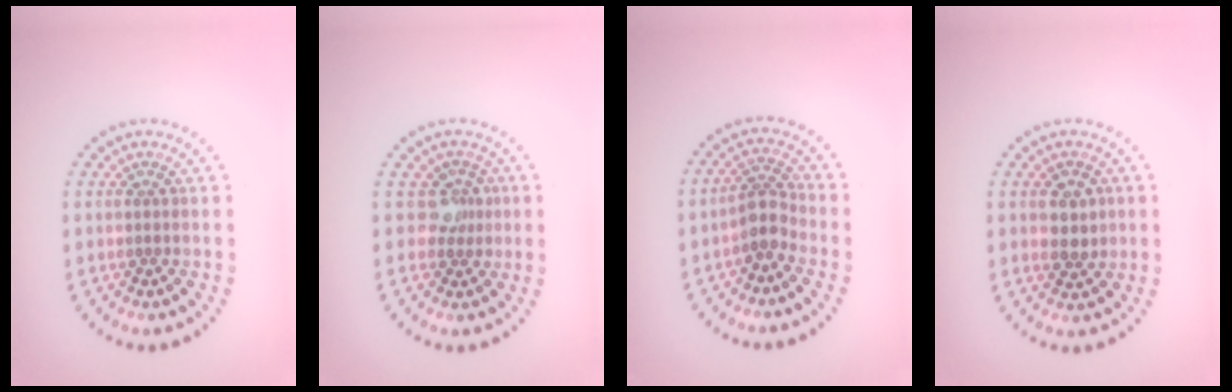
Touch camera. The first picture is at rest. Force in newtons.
{"total": 2.0, "press": 1.5, "slide": 1.3}
{"total": 2.5, "press": 2.0, "slide": 1.5}
{"total": 2.6, "press": 2.5, "slide": 0.6}